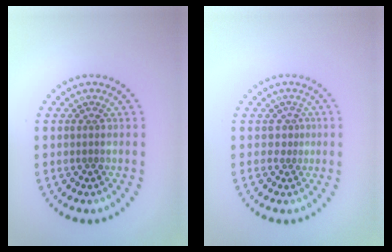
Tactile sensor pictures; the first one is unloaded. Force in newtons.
{"total": 1.0, "press": 0.4, "slide": 1.0}